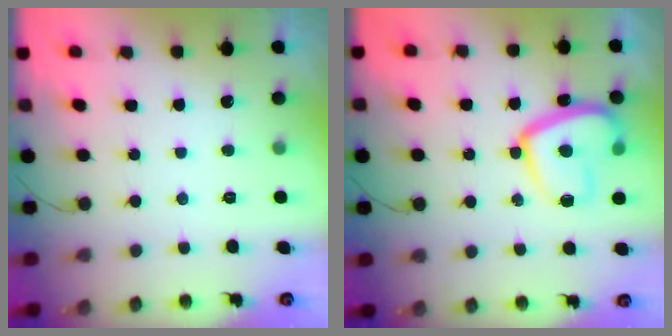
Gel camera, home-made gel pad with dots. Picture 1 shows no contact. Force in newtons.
{"total": 16.0, "press": 15.9, "slide": 1.6}